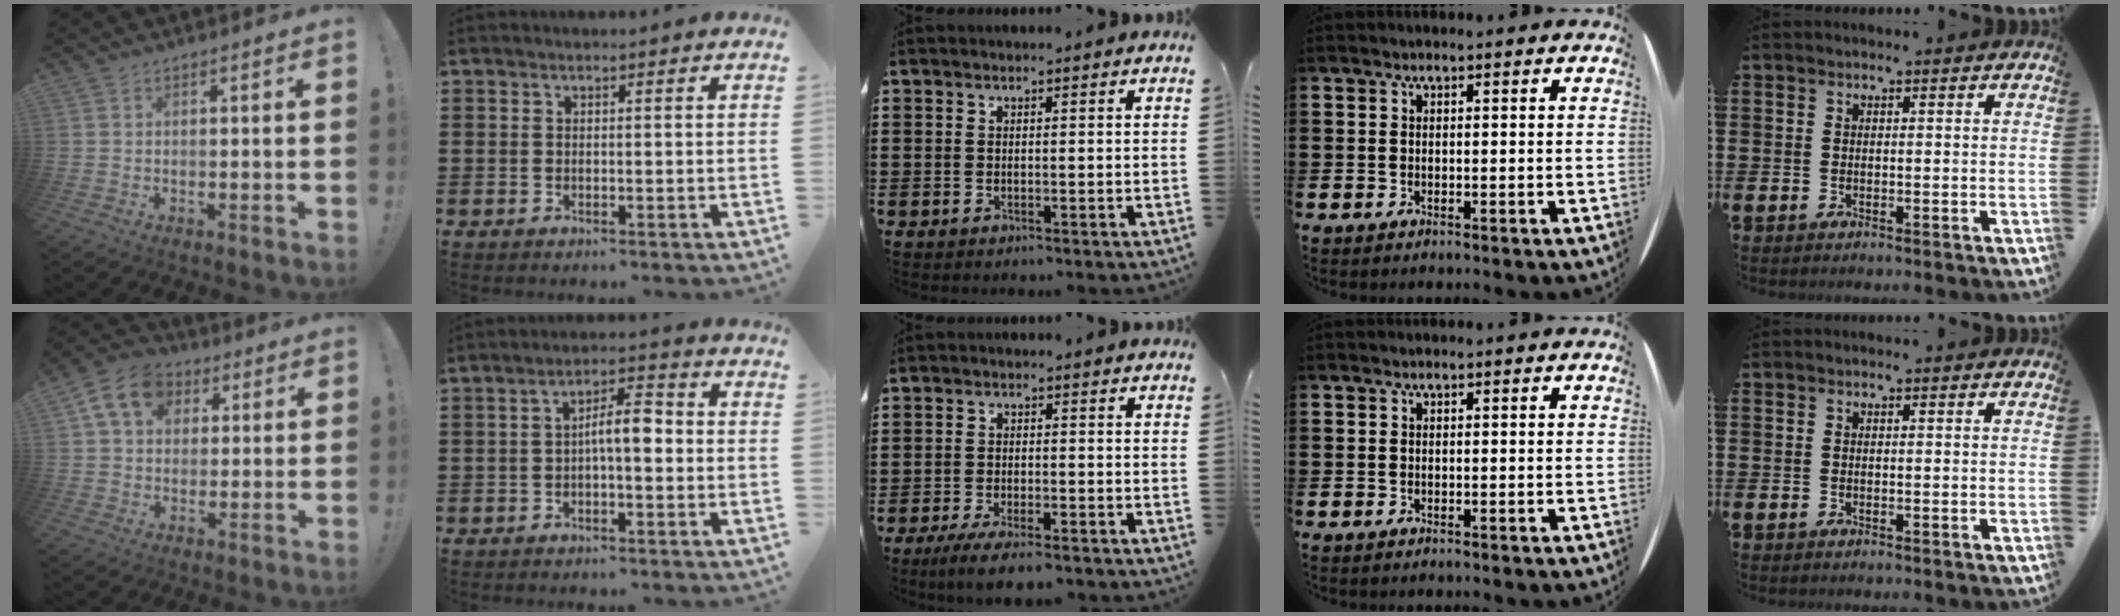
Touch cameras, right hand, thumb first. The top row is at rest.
{"thumb": {"total": 12.2, "force": [4.3, 9.4, 6.4], "torque": [-0.101, 0.000, 0.086]}, "index": {"total": 5.0, "force": [-0.5, 1.5, 4.8], "torque": [-0.089, 0.014, -0.013]}, "middle": {"total": 3.7, "force": [-3.1, 0.3, 1.9], "torque": [-0.044, -0.007, -0.063]}}